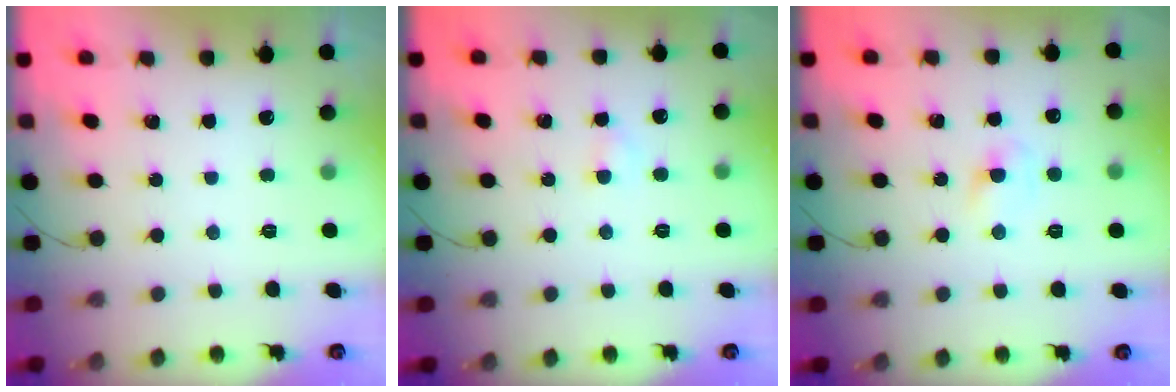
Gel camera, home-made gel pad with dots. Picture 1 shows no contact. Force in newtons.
{"total": 2.5, "press": 2.3, "slide": 0.9}
{"total": 3.1, "press": 2.9, "slide": 1.2}